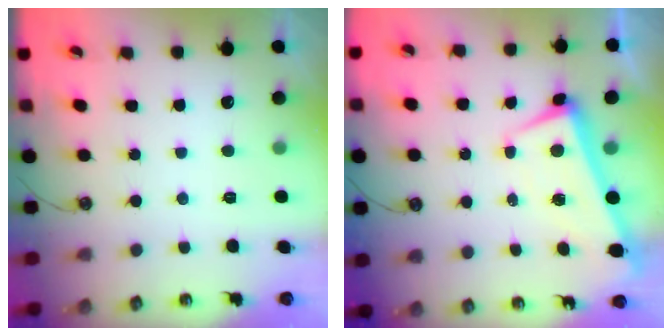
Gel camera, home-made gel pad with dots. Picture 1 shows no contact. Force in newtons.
{"total": 2.0, "press": 1.9, "slide": 0.6}